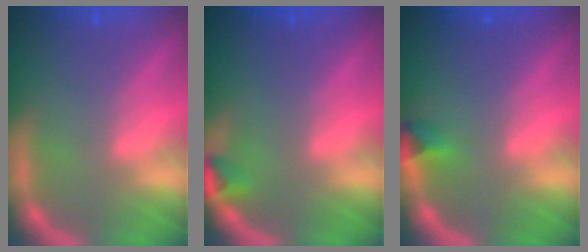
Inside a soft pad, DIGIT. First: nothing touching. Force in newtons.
{"total": 1.5}
{"total": 1.4}